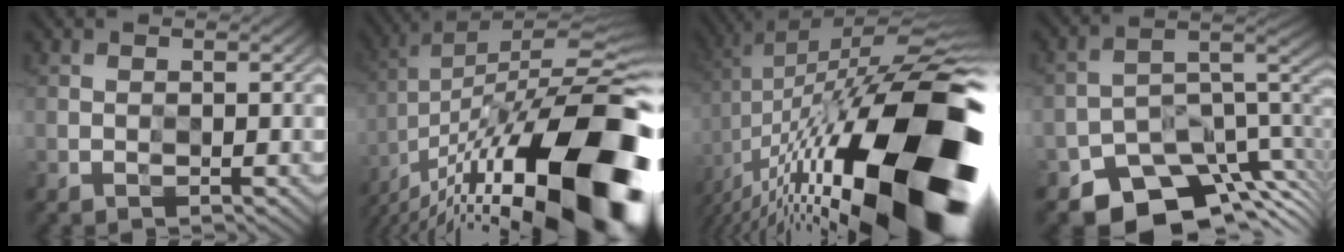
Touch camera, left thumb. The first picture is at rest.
{"total": 20.4, "force": [-11.6, 7.3, 15.2], "torque": [-0.219, 0.016, -0.182]}
{"total": 20.8, "force": [-6.0, 7.1, 18.7], "torque": [-0.303, 0.015, -0.111]}
{"total": 11.9, "force": [-9.6, 5.8, 4.0], "torque": [-0.050, -0.012, -0.155]}